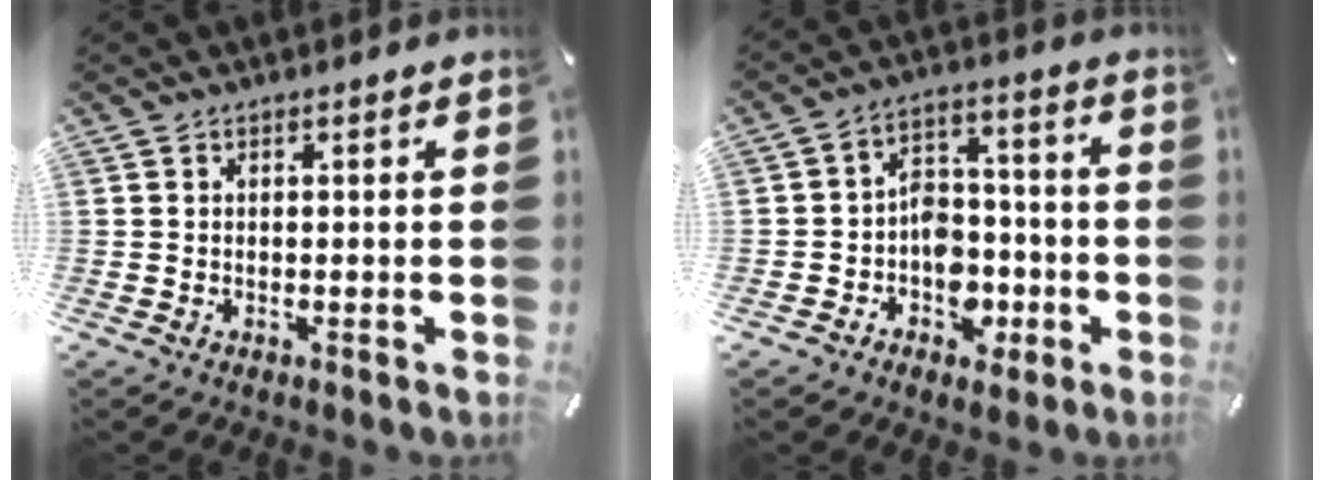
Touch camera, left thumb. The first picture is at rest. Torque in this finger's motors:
{"motor_torque": [1.31, 1.72, 0.79, 0.47, 0.13]}